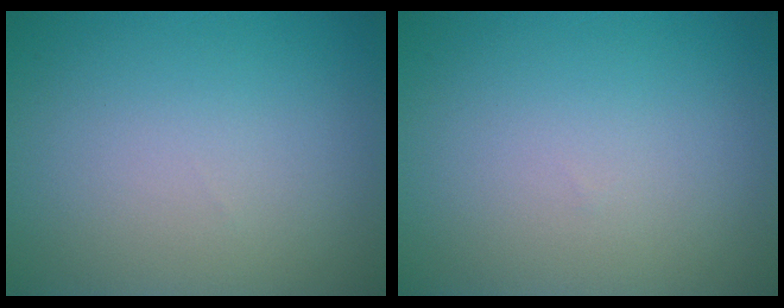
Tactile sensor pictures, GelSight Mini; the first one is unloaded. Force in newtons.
{"total": 0.0}